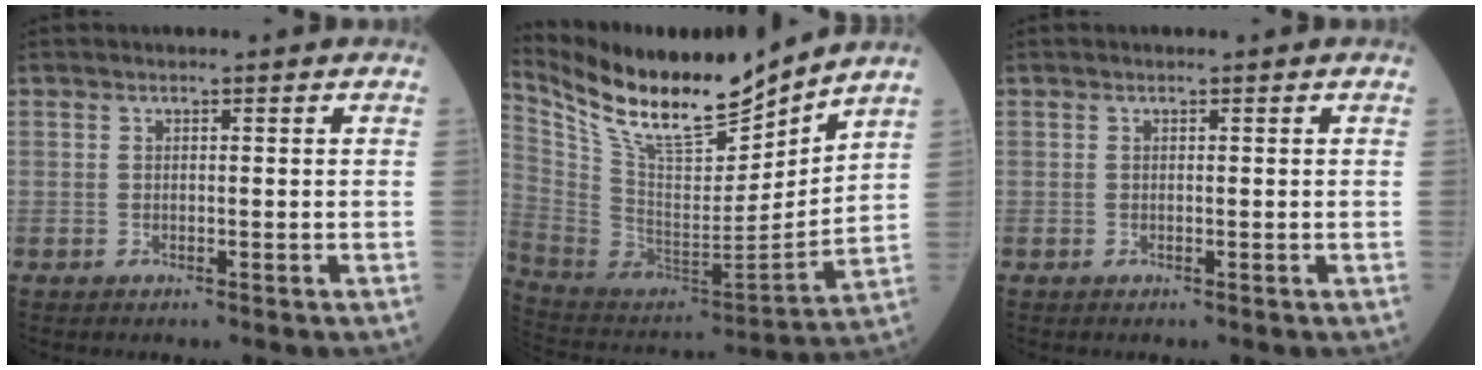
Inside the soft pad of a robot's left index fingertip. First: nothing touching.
{"total": 18.8, "force": [16.5, 2.5, 8.8], "torque": [-0.172, -0.024, 0.307]}
{"total": 0.0}